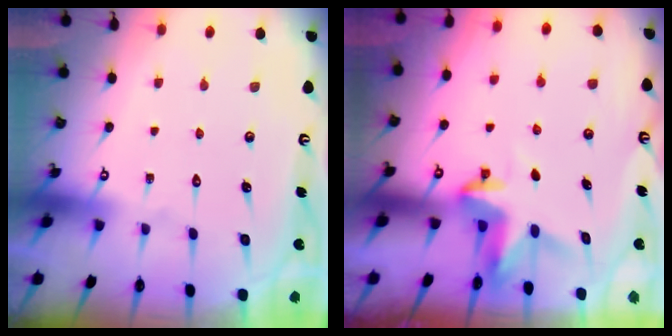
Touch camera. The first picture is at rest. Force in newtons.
{"total": 3.9, "press": 3.9, "slide": 0.3}